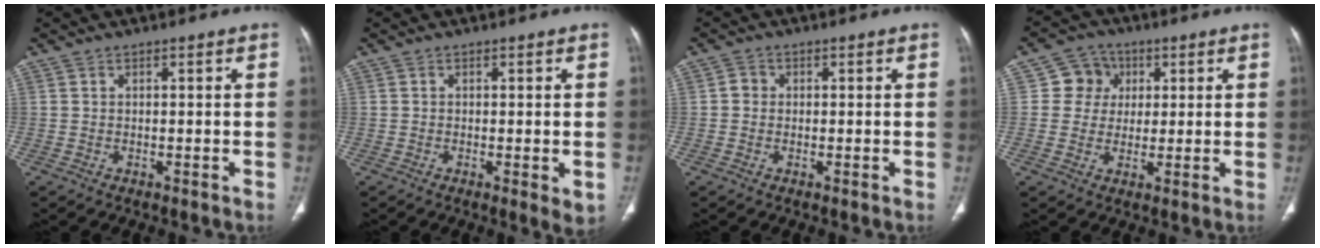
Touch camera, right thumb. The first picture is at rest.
{"total": 3.0, "force": [-0.6, 0.8, 2.8], "torque": [-0.040, -0.010, -0.012]}
{"total": 1.7, "force": [0.0, 1.6, 0.7], "torque": [-0.003, 0.004, -0.005]}
{"total": 6.6, "force": [1.5, 6.3, 1.5], "torque": [0.012, 0.006, 0.019]}